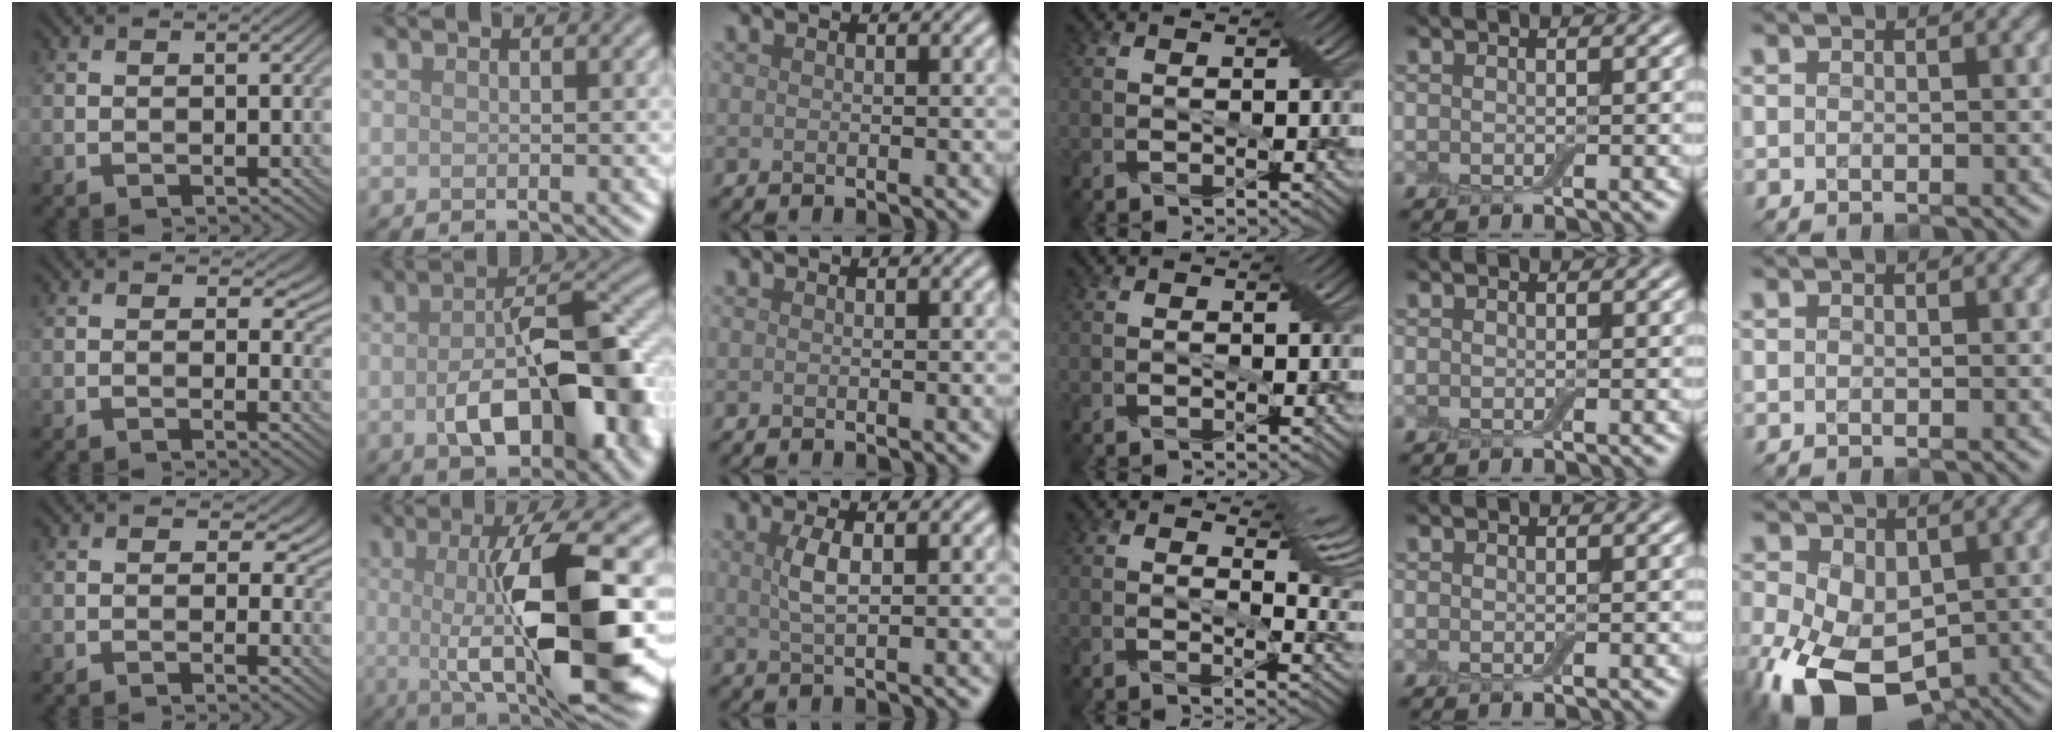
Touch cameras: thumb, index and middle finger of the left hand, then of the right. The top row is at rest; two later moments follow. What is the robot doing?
{"motion": "wrap", "object": "cling film"}